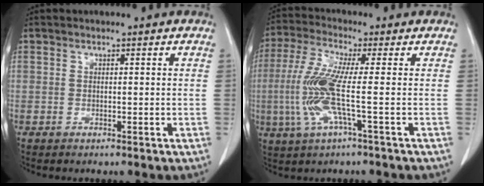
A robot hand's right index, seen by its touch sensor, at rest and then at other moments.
{"total": 9.7, "force": [-1.3, 0.5, 9.6], "torque": [-0.210, 0.000, -0.037]}